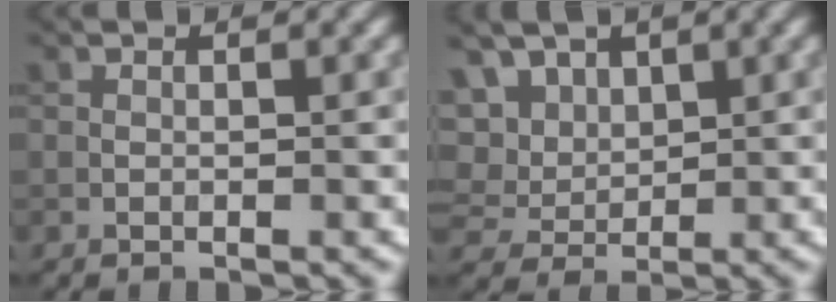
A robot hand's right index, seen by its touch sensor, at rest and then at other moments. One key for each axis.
{"total": 5.9, "fx": 2.9, "fy": 4.3, "fz": 2.8, "tx": -0.059, "ty": 0.013, "tz": 0.040}